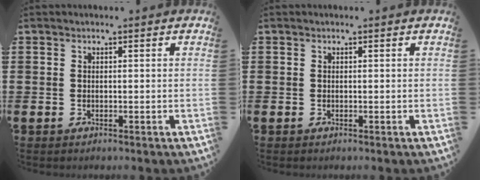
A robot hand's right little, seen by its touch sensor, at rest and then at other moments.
{"total": 0.0}